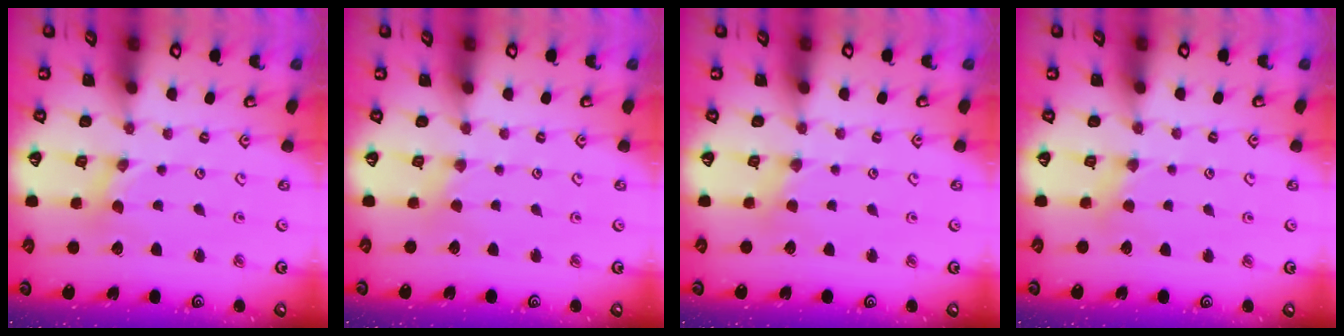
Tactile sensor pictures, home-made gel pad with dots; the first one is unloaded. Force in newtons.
{"total": 1.4, "press": 1.4, "slide": 0.3}
{"total": 2.0, "press": 2.0, "slide": 0.4}
{"total": 2.9, "press": 2.8, "slide": 0.5}